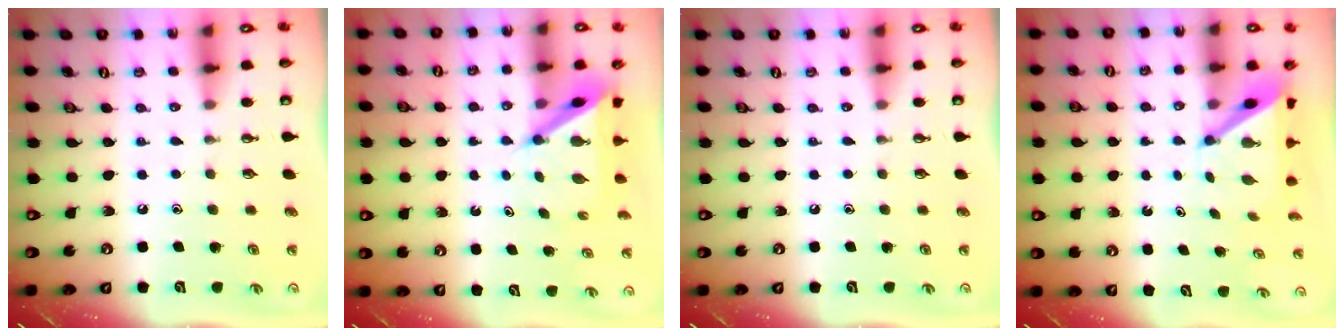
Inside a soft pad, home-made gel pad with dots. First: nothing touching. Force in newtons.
{"total": 6.4, "press": 6.4, "slide": 0.3}
{"total": 0.0}
{"total": 4.9, "press": 4.9, "slide": 0.3}